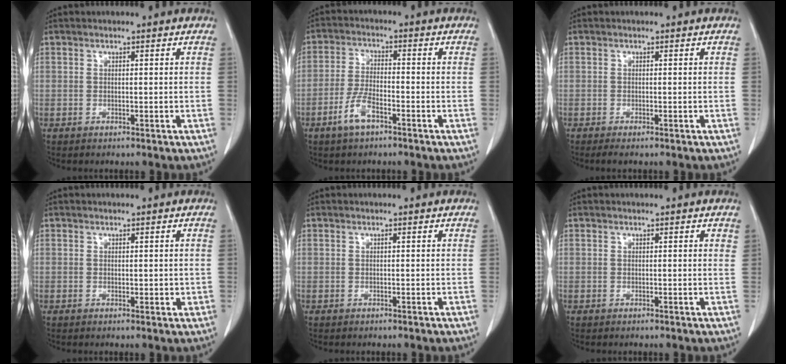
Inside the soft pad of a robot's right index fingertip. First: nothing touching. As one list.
[{"total": 5.3, "force": [-3.1, 1.6, 4.0], "torque": [-0.086, 0.000, -0.062]}, {"total": 0.9, "force": [-0.6, 0.0, 0.7], "torque": [-0.014, -0.002, -0.009]}, {"total": 1.4, "force": [0.1, 0.8, 1.1], "torque": [-0.011, -0.002, 0.005]}, {"total": 0.0}, {"total": 0.7, "force": [0.5, 0.2, 0.5], "torque": [-0.005, 0.000, 0.003]}]